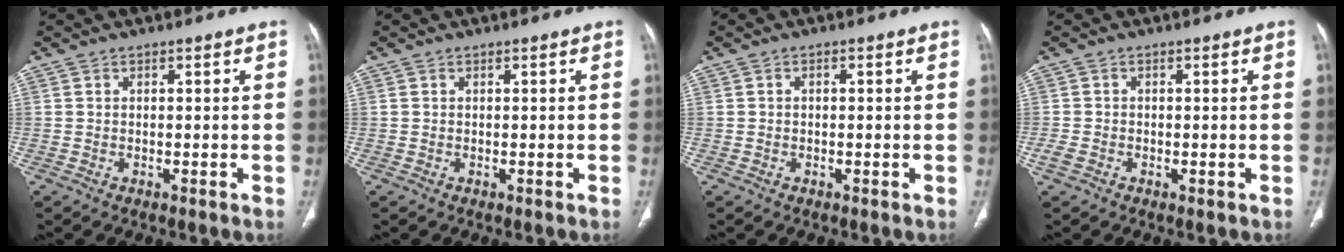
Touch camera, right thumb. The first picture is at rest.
{"total": 0.0}
{"total": 0.5, "force": [0.0, 0.3, 0.4], "torque": [-0.007, 0.001, -0.001]}
{"total": 2.2, "force": [-0.8, 1.4, 1.5], "torque": [-0.033, 0.001, -0.015]}